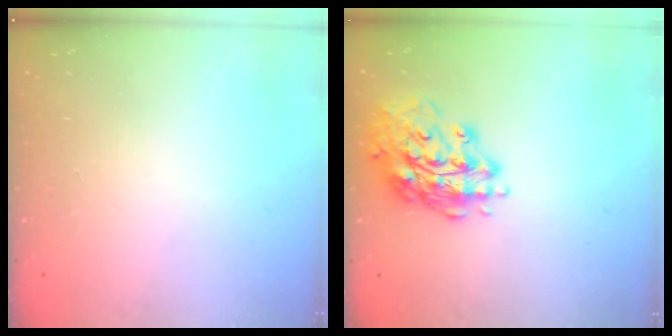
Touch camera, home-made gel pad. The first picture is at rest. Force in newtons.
{"total": 16.9, "press": 16.6, "slide": 3.1}